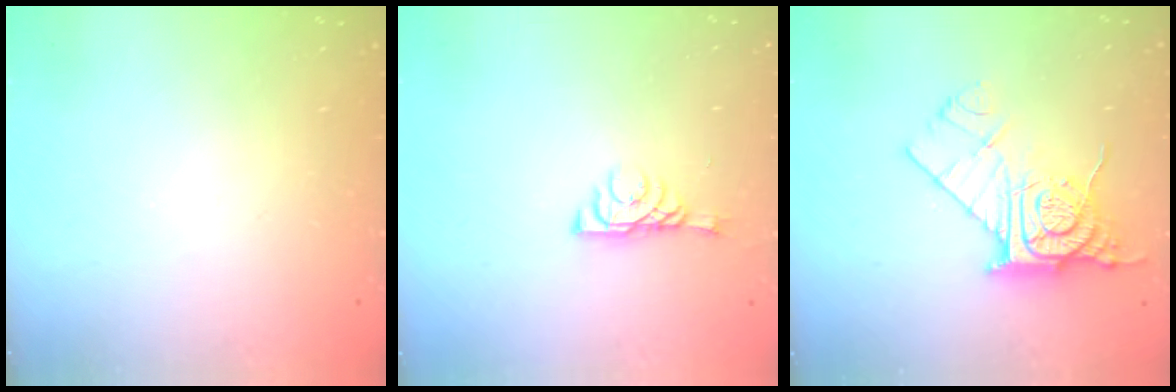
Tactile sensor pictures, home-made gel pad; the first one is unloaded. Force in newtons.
{"total": 6.0, "press": 6.0, "slide": 0.7}
{"total": 12.4, "press": 12.3, "slide": 0.9}